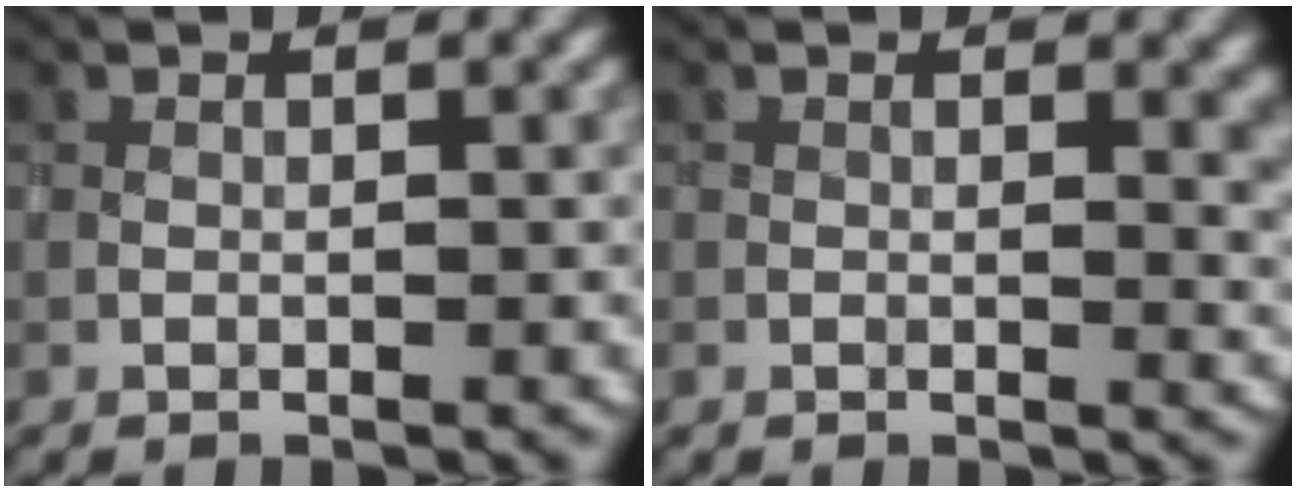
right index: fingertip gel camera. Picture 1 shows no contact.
{"total": 3.5, "force": [0.3, 2.0, 2.9], "torque": [-0.037, -0.005, 0.005]}